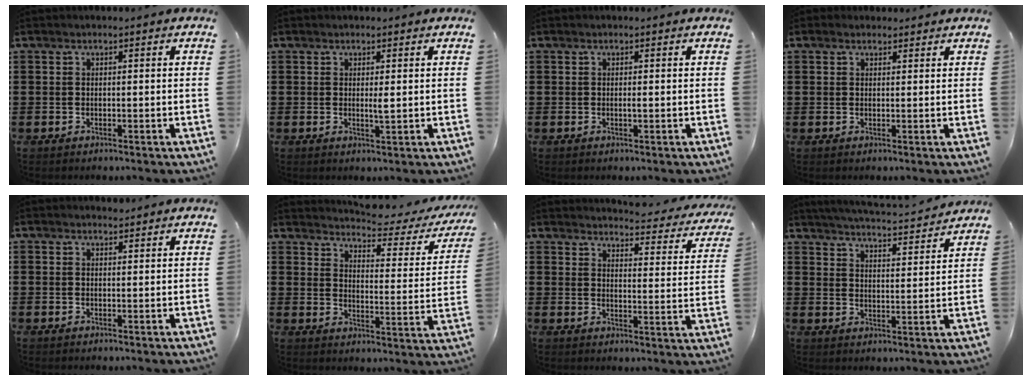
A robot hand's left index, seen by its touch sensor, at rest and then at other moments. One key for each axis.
{"total": 1.7, "fx": 0.3, "fy": 0.3, "fz": 1.7, "tx": -0.035, "ty": -0.001, "tz": 0.005}
{"total": 0.5, "fx": 0.0, "fy": 0.1, "fz": 0.5, "tx": -0.011, "ty": -0.002, "tz": 0.001}
{"total": 1.4, "fx": 1.2, "fy": 0.6, "fz": 0.2, "tx": -0.006, "ty": 0.003, "tz": 0.024}
{"total": 1.2, "fx": 1.1, "fy": 0.3, "fz": 0.1, "tx": -0.005, "ty": 0.001, "tz": 0.022}
{"total": 3.7, "fx": 3.5, "fy": 0.0, "fz": 1.4, "tx": -0.042, "ty": -0.030, "tz": 0.050}
{"total": 3.5, "fx": 3.4, "fy": 0.0, "fz": 0.7, "tx": -0.018, "ty": -0.036, "tz": 0.051}
{"total": 4.2, "fx": 4.1, "fy": -0.5, "fz": 0.7, "tx": -0.033, "ty": -0.033, "tz": 0.066}